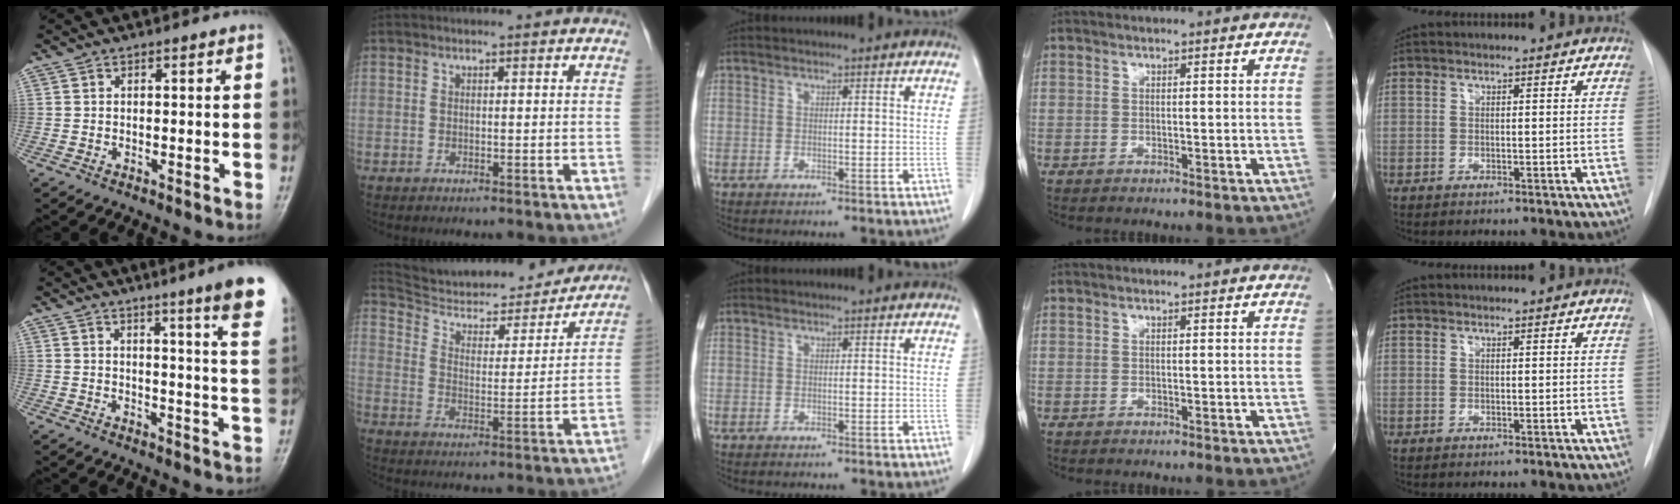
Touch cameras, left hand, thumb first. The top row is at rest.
{"thumb": {"total": 13.9, "force": [9.1, 0.2, 10.5], "torque": [-0.122, -0.049, 0.096]}, "index": {"total": 21.2, "force": [20.1, 3.6, 5.7], "torque": [-0.087, -0.017, 0.290]}}